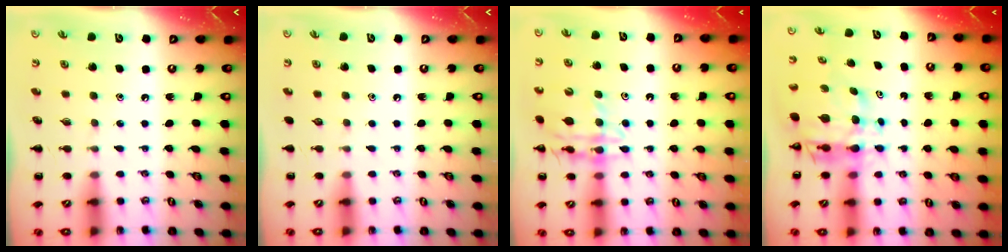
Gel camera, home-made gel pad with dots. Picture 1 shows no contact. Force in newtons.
{"total": 0.0}
{"total": 13.5, "press": 13.2, "slide": 2.7}
{"total": 8.2, "press": 7.7, "slide": 2.8}